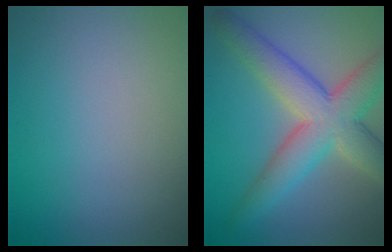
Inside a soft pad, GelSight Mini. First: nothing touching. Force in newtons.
{"total": 7.9, "press": 7.9, "slide": 0.3}